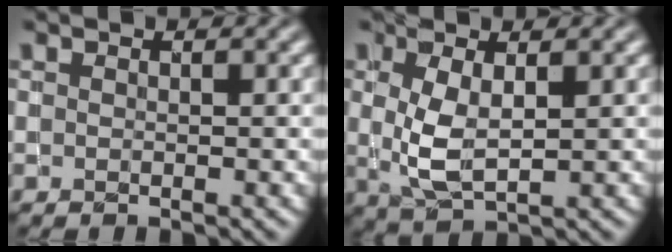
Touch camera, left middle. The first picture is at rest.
{"total": 3.6, "force": [0.4, 1.7, 3.1], "torque": [-0.071, -0.002, 0.014]}